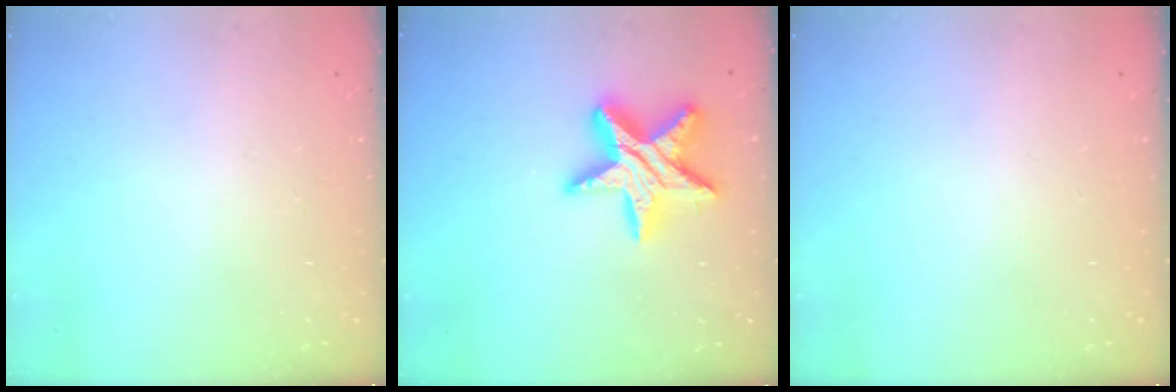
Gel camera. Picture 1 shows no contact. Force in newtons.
{"total": 16.3, "press": 16.2, "slide": 1.2}
{"total": 0.0}